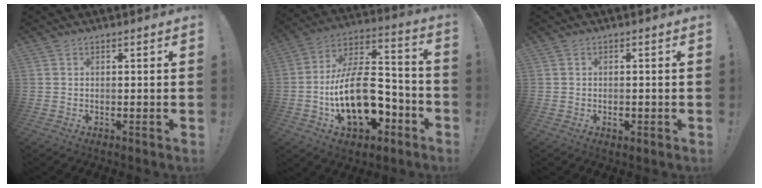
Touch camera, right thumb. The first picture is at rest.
{"total": 21.1, "force": [-6.0, 12.1, 16.3], "torque": [-0.289, 0.039, -0.091]}
{"total": 1.3, "force": [-0.7, 0.8, 0.8], "torque": [-0.009, 0.002, -0.013]}